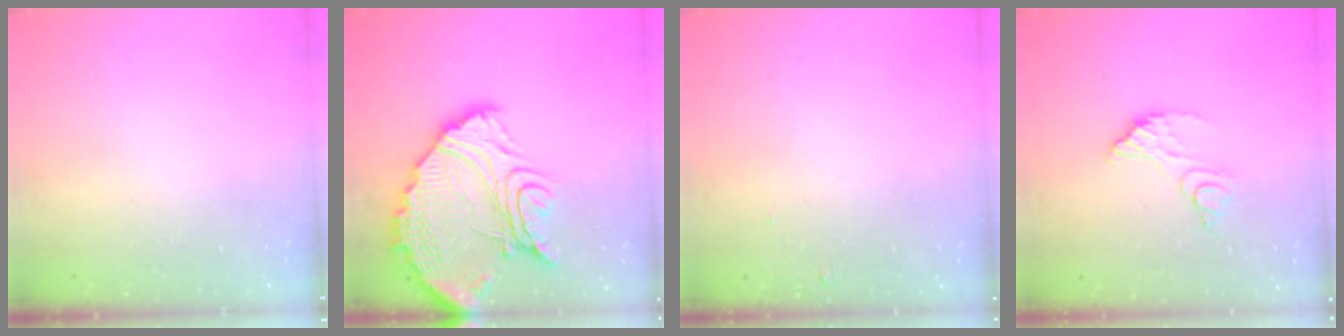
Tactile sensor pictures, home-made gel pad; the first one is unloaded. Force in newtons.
{"total": 22.2, "press": 22.0, "slide": 2.2}
{"total": 5.2, "press": 5.2, "slide": 0.4}
{"total": 10.1, "press": 10.0, "slide": 0.9}